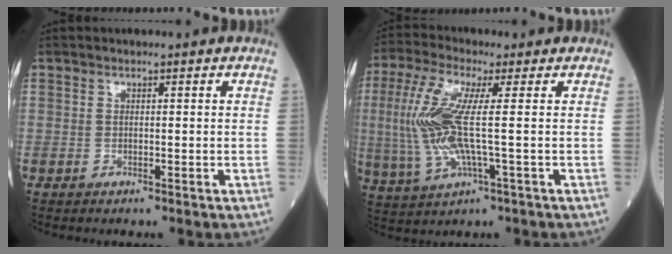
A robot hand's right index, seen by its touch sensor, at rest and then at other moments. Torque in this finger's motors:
{"motor_torque": [1.31, 0.83, 0.36, 0.21]}